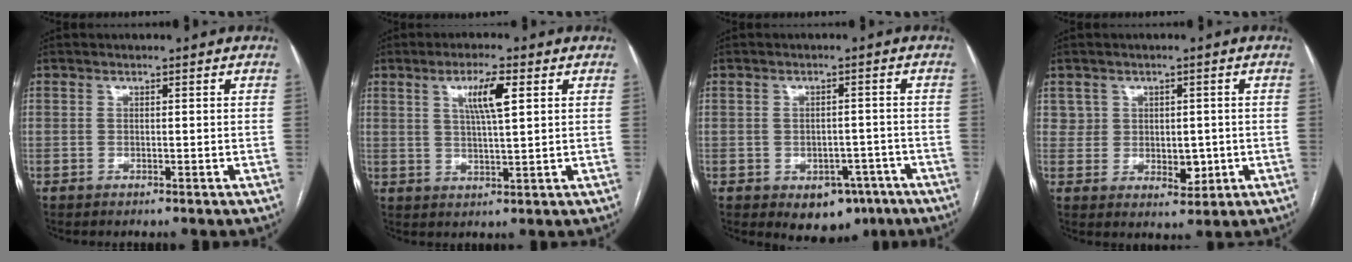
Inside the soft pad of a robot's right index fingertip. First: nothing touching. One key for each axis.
{"total": 6.0, "fx": 2.3, "fy": 0.5, "fz": 5.5, "tx": -0.099, "ty": 0.002, "tz": 0.041}
{"total": 6.5, "fx": -3.6, "fy": 4.3, "fz": 3.3, "tx": -0.026, "ty": 0.009, "tz": -0.039}
{"total": 4.5, "fx": 0.4, "fy": 3.8, "fz": 2.5, "tx": -0.027, "ty": -0.001, "tz": 0.016}